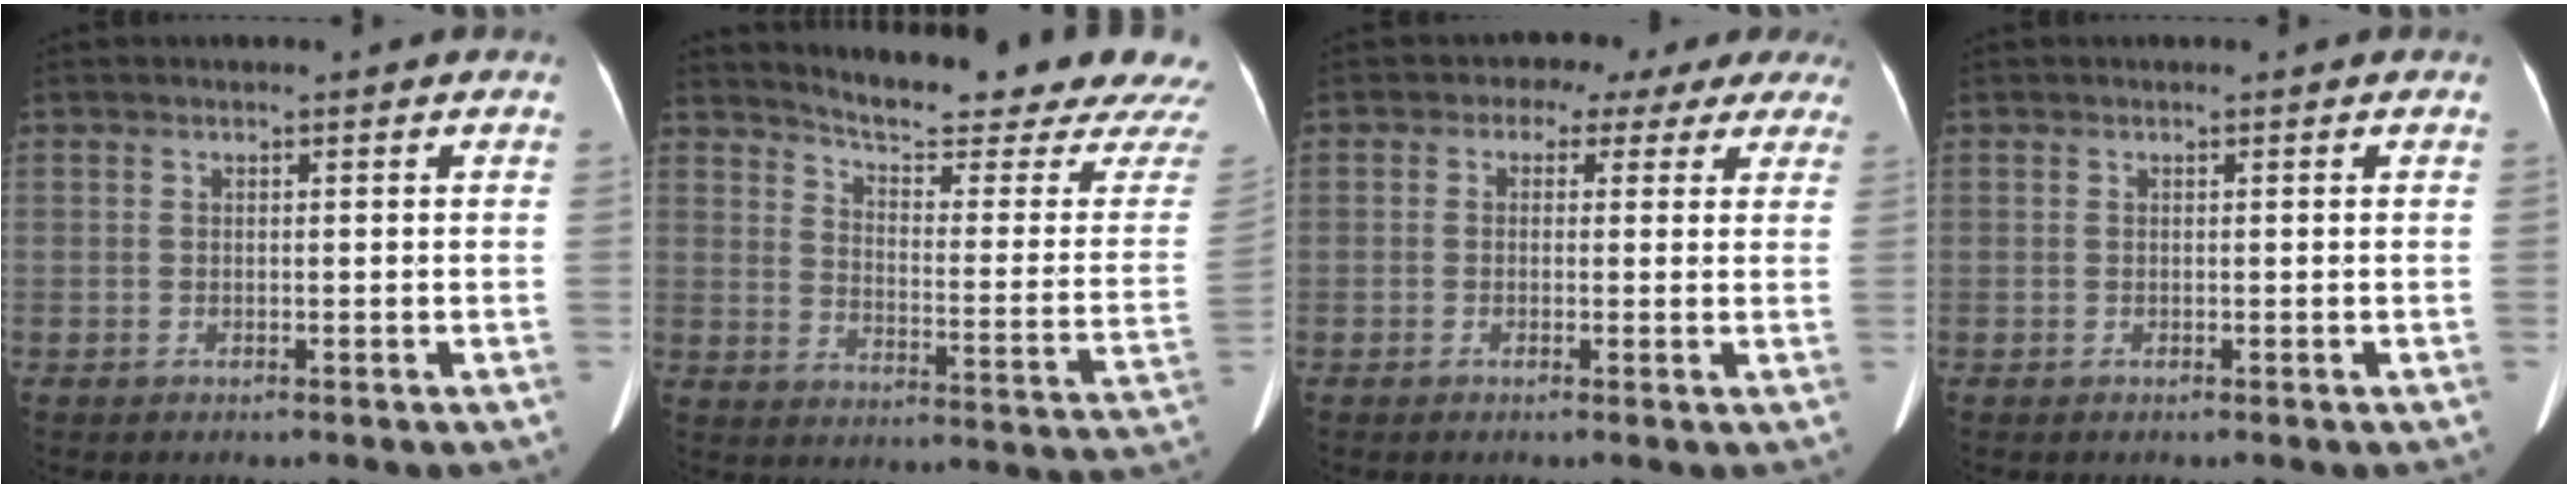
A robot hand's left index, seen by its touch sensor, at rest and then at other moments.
{"total": 24.1, "force": [22.6, 0.5, 8.2], "torque": [-0.120, -0.115, 0.277]}
{"total": 7.2, "force": [4.6, 4.8, 2.7], "torque": [-0.020, 0.032, 0.036]}
{"total": 0.0}